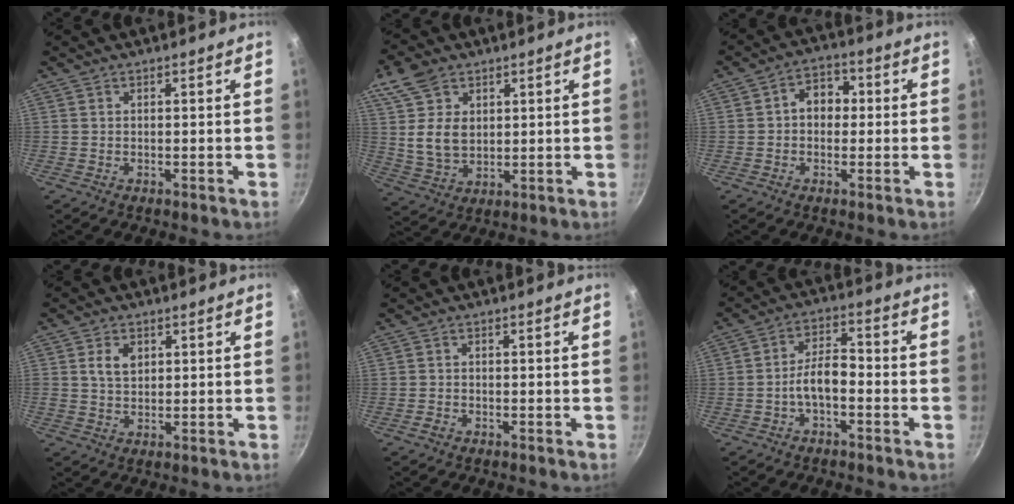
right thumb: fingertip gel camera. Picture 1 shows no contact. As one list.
[{"total": 10.6, "force": [3.8, 7.5, 6.4], "torque": [-0.100, -0.021, 0.077]}, {"total": 6.1, "force": [0.2, 4.8, 3.7], "torque": [-0.019, 0.016, -0.009]}, {"total": 4.4, "force": [1.3, 3.1, 2.8], "torque": [-0.036, -0.003, 0.023]}, {"total": 1.4, "force": [-0.9, 0.9, 0.5], "torque": [-0.013, 0.009, -0.019]}, {"total": 6.1, "force": [-2.4, 2.9, 4.9], "torque": [-0.080, 0.038, -0.045]}]